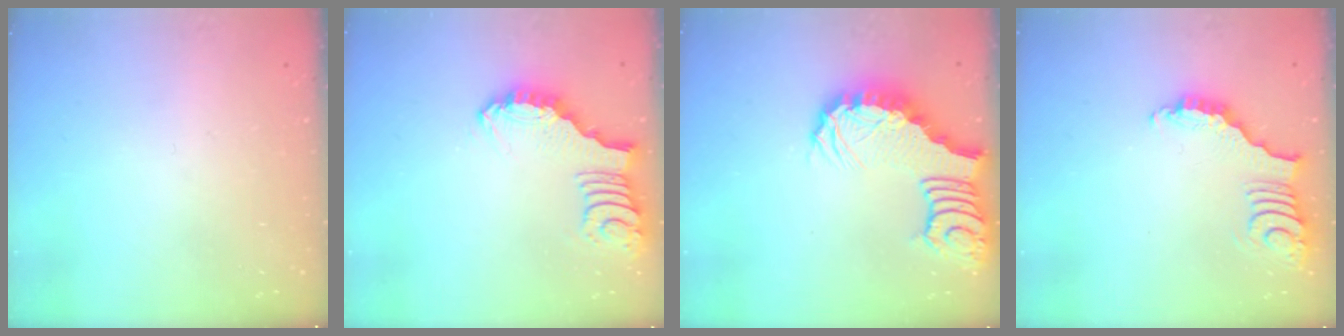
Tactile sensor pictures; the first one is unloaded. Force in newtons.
{"total": 1.9, "press": 1.8, "slide": 0.3}
{"total": 4.0, "press": 4.0, "slide": 0.7}
{"total": 3.8, "press": 3.7, "slide": 0.5}